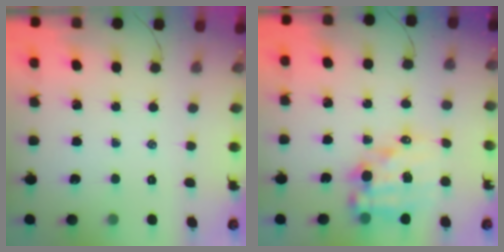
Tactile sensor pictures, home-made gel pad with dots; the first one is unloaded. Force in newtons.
{"total": 13.3, "press": 12.9, "slide": 3.3}